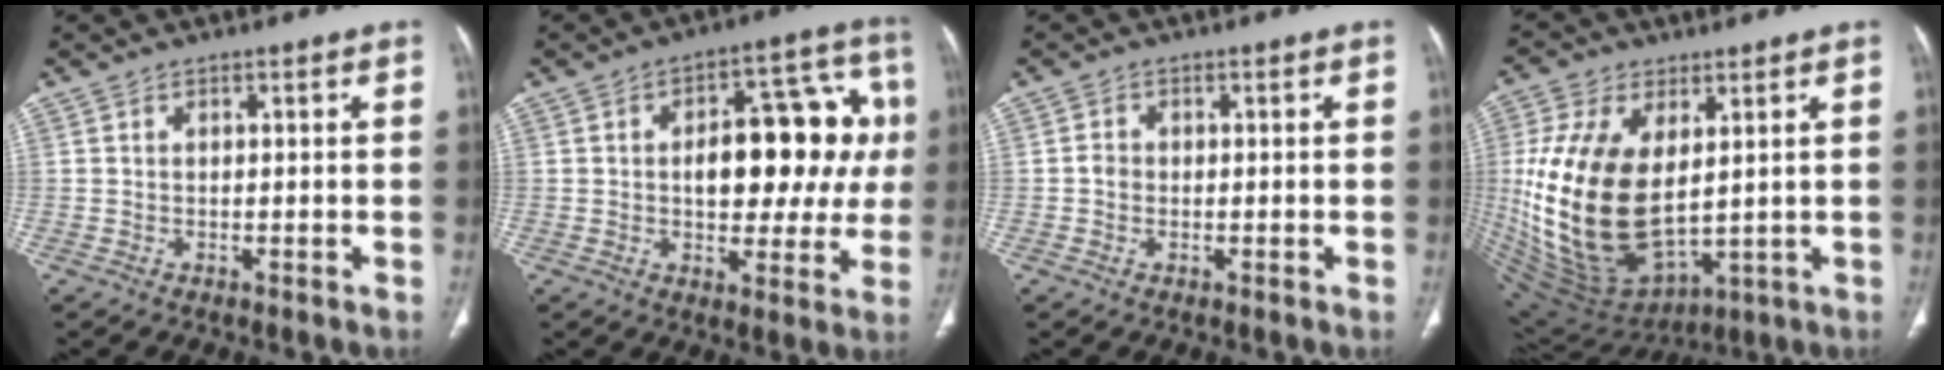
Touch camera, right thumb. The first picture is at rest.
{"total": 19.5, "force": [1.8, 10.5, 16.3], "torque": [-0.171, 0.031, 0.027]}
{"total": 1.6, "force": [-0.2, 1.3, 0.8], "torque": [-0.008, 0.004, -0.006]}
{"total": 22.1, "force": [2.4, 12.5, 18.1], "torque": [-0.354, -0.030, 0.064]}